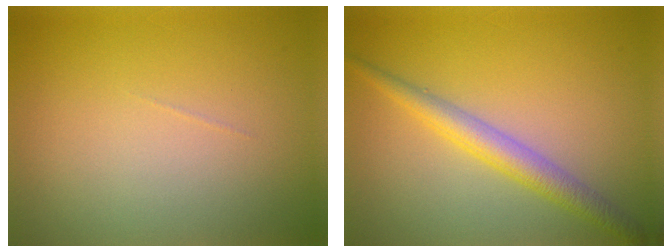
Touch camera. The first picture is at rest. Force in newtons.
{"total": 3.2, "press": 3.2, "slide": 0.0}